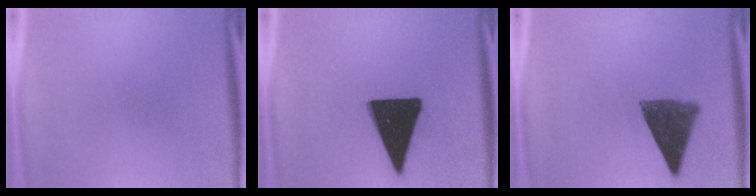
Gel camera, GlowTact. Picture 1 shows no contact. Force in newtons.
{"total": 19.4}
{"total": 10.0}